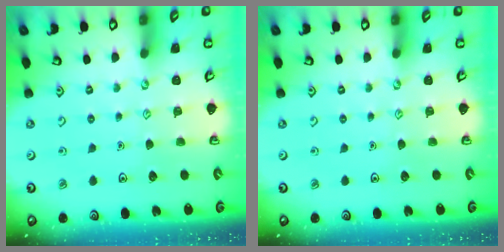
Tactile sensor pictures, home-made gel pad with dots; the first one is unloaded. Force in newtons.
{"total": 0.0}